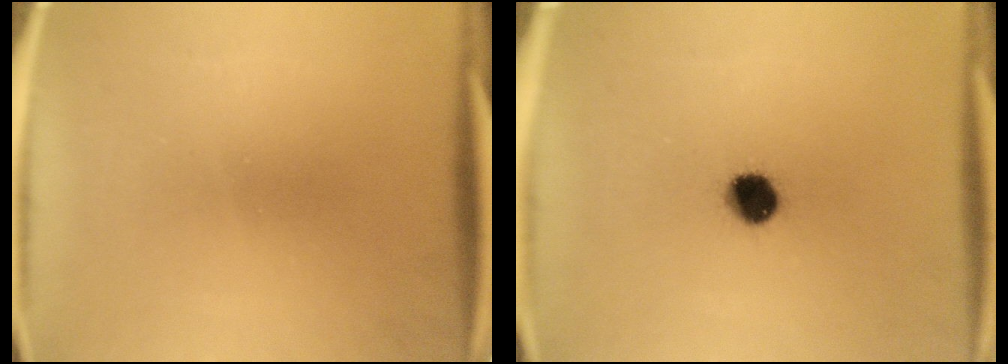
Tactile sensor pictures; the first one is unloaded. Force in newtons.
{"total": 6.5}